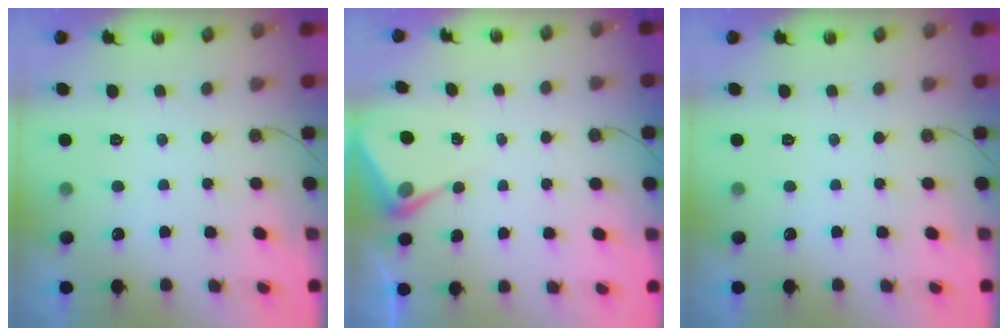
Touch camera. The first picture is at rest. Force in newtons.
{"total": 5.8, "press": 5.8, "slide": 0.3}
{"total": 0.0}